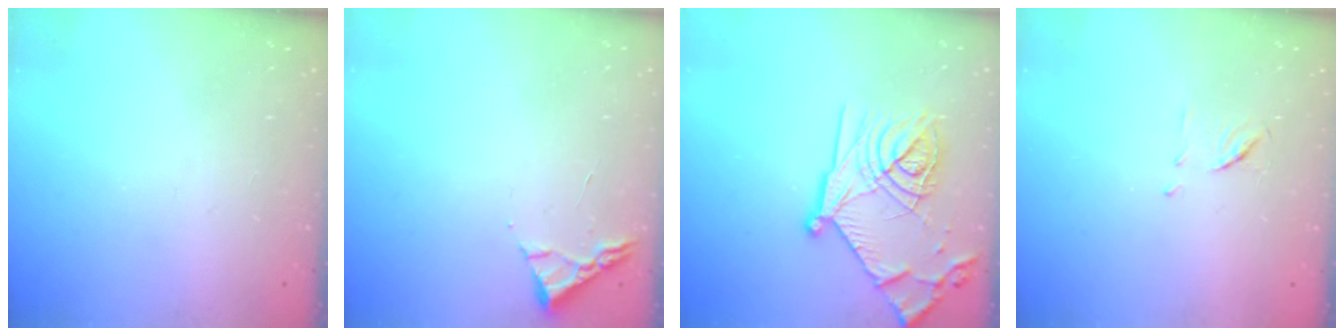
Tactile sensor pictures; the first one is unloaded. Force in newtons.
{"total": 3.0, "press": 2.9, "slide": 0.4}
{"total": 21.2, "press": 21.2, "slide": 1.8}
{"total": 6.4, "press": 6.4, "slide": 0.4}